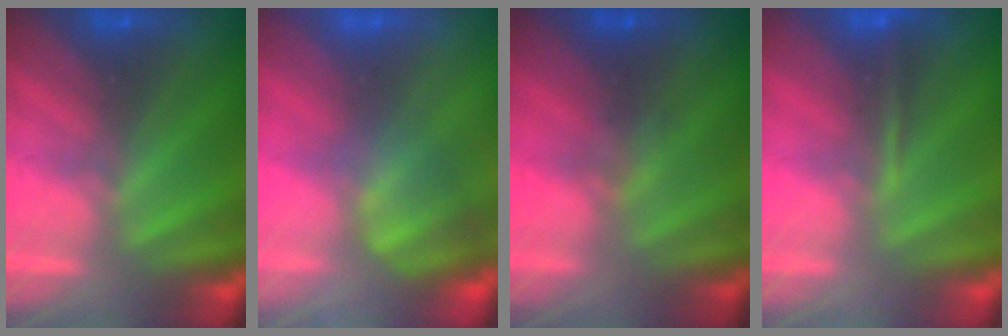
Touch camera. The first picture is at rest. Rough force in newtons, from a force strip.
{"total": 2.9}
{"total": 1.2}
{"total": 1.1}